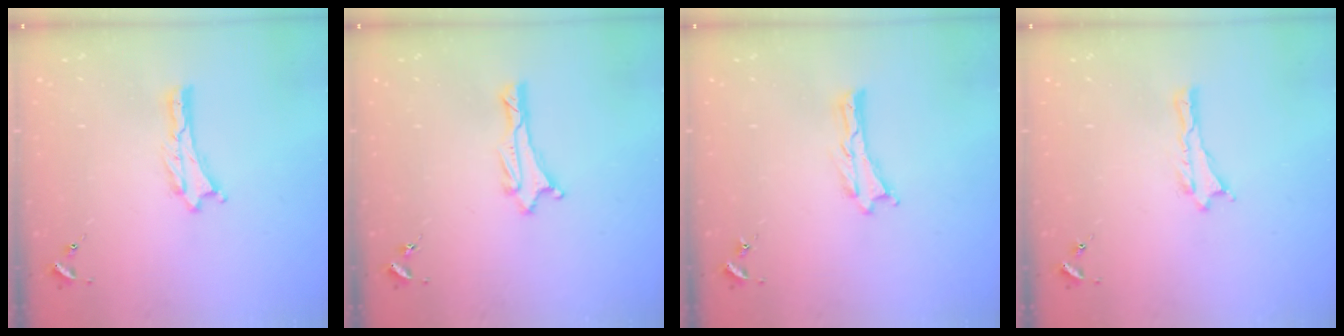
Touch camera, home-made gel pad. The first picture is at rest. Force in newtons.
{"total": 1.1, "press": 1.1, "slide": 0.1}
{"total": 0.0}
{"total": 0.0}